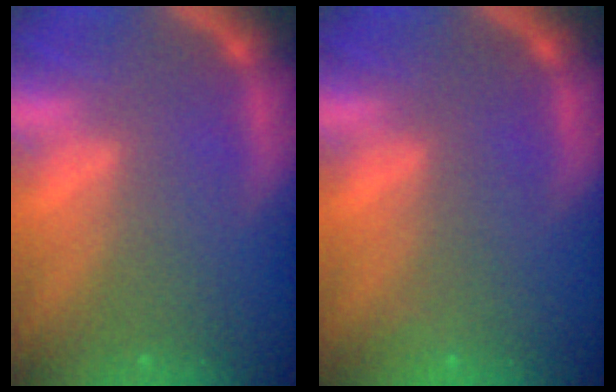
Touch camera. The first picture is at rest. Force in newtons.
{"total": 0.9}